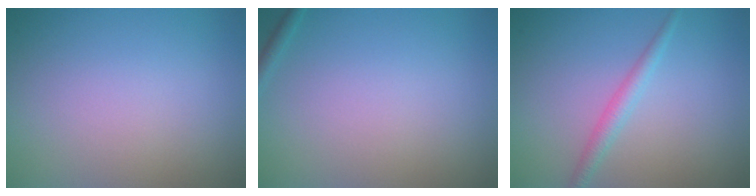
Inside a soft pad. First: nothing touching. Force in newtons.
{"total": 0.8, "press": 0.8, "slide": 0.0}
{"total": 1.9, "press": 1.9, "slide": 0.1}